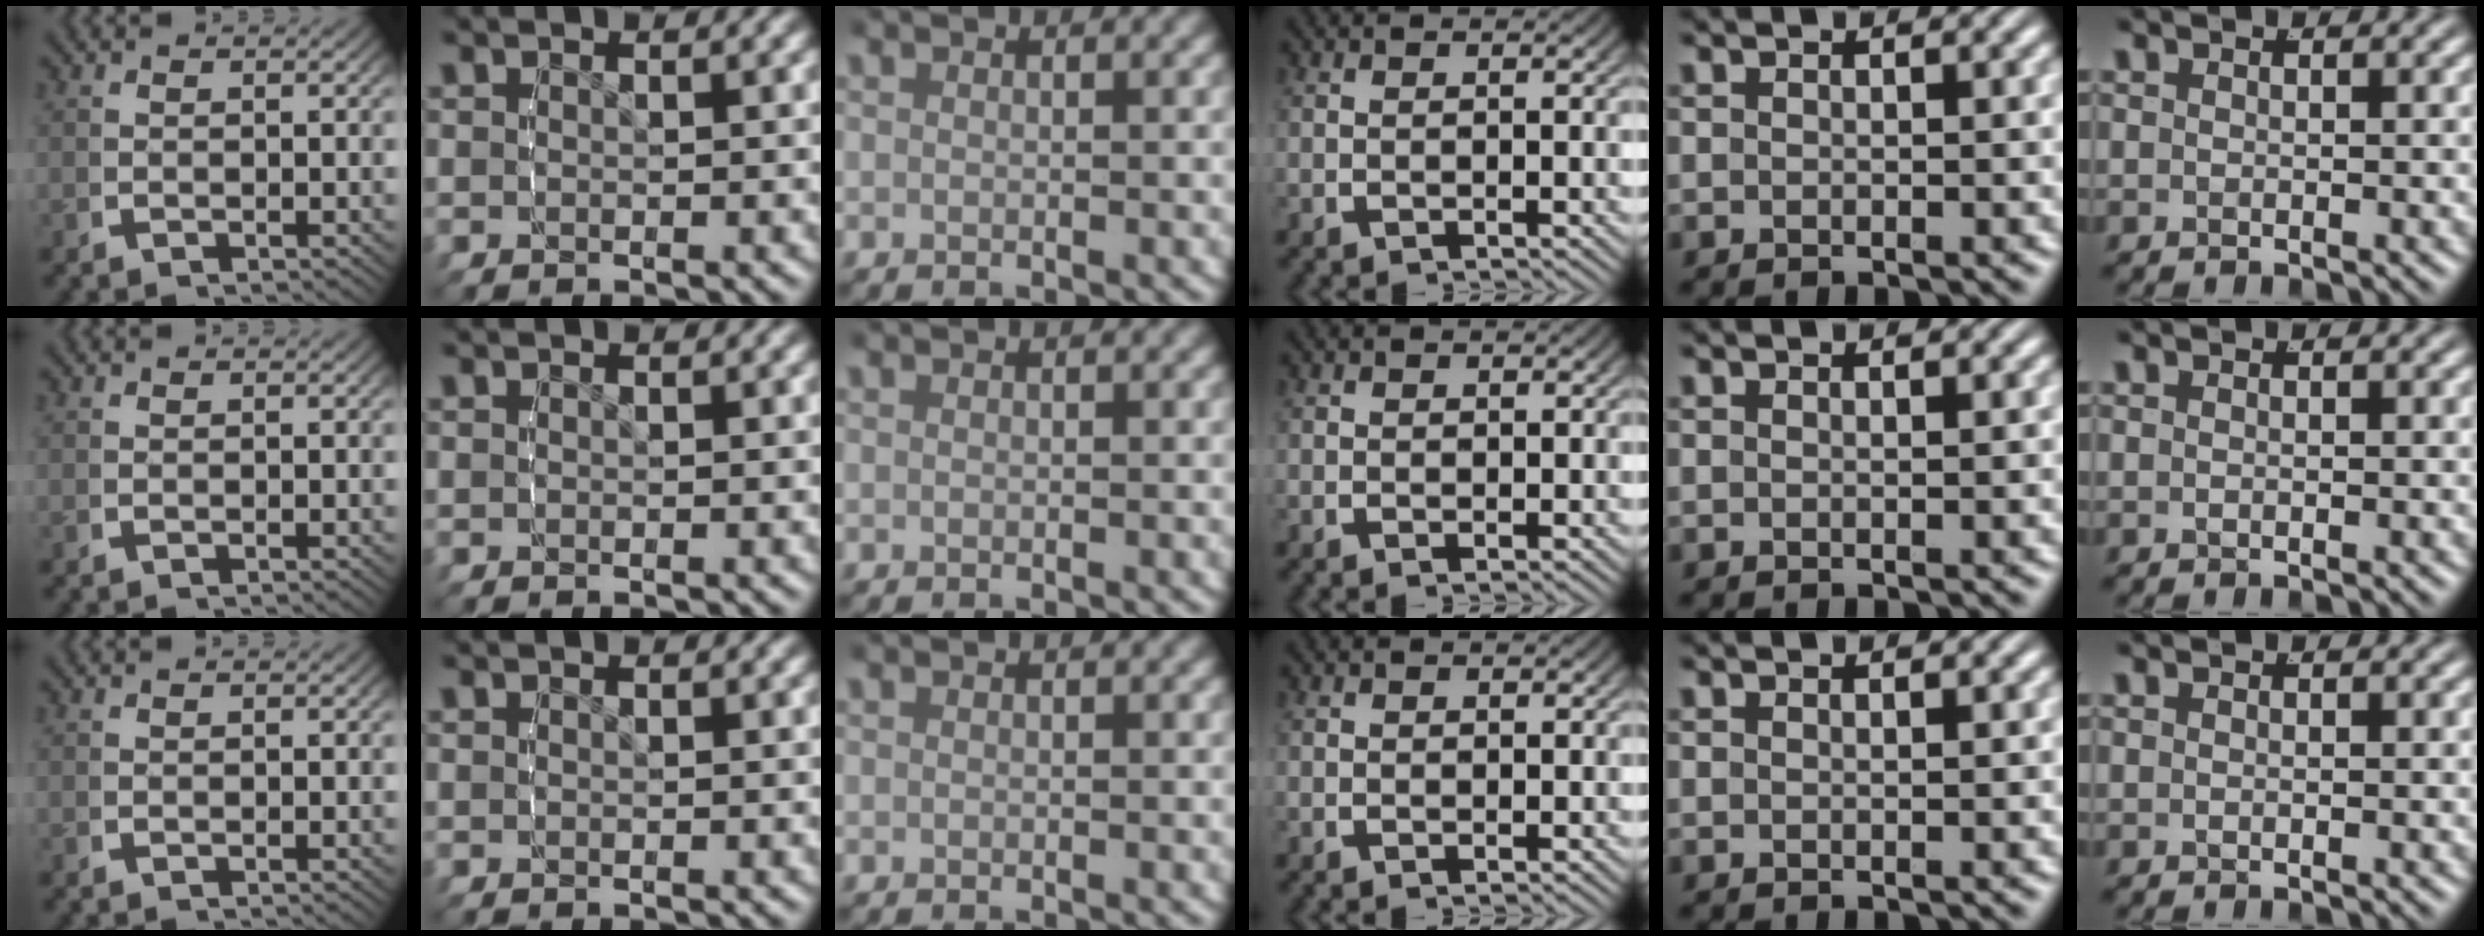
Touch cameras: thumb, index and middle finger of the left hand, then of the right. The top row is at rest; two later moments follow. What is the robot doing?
{"motion": "lift_and_place", "object": "sponge"}